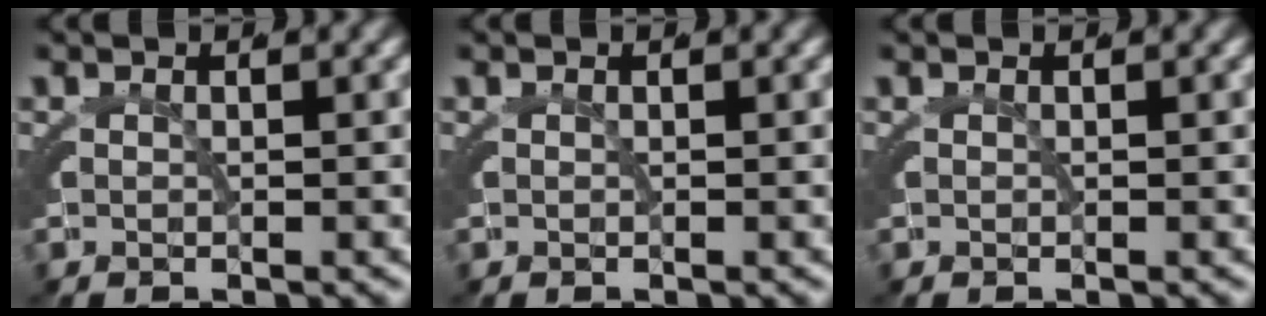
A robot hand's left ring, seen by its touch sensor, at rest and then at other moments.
{"total": 0.0}
{"total": 0.0}